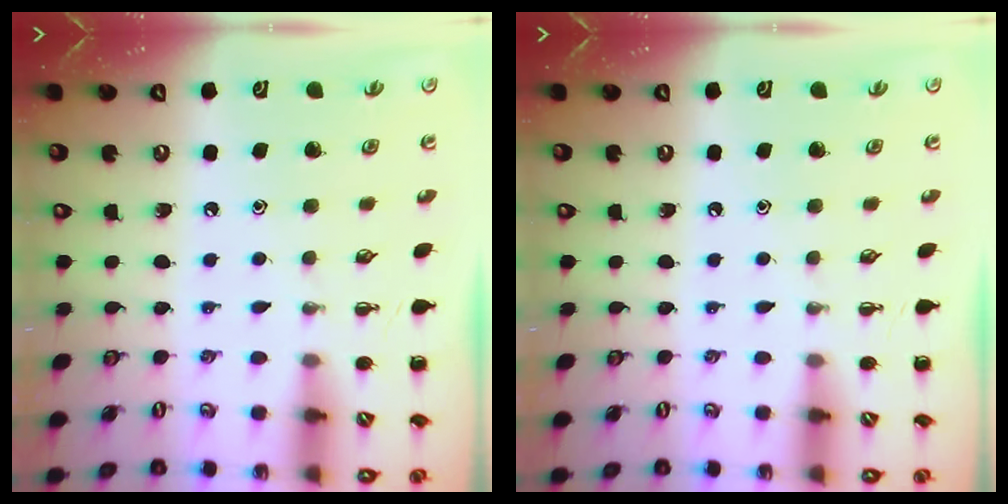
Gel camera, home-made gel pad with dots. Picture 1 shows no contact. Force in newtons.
{"total": 0.0}